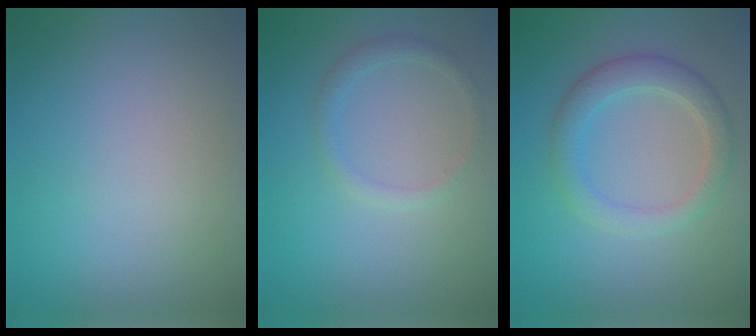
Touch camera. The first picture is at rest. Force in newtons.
{"total": 1.4, "press": 1.4, "slide": 0.1}
{"total": 3.3, "press": 3.3, "slide": 0.2}